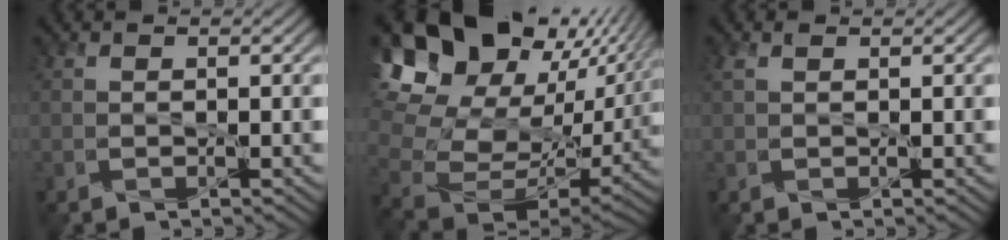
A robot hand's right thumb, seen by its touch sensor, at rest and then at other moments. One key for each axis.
{"total": 20.7, "fx": 10.7, "fy": 13.8, "fz": 11.1, "tx": -0.242, "ty": 0.043, "tz": 0.209}
{"total": 1.1, "fx": 0.8, "fy": 0.6, "fz": 0.5, "tx": -0.013, "ty": 0.001, "tz": 0.013}